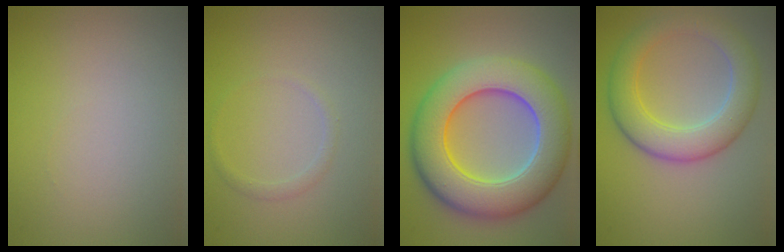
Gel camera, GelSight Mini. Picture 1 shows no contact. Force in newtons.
{"total": 0.9, "press": 0.9, "slide": 0.0}
{"total": 11.1, "press": 11.0, "slide": 0.4}
{"total": 5.5, "press": 5.5, "slide": 0.1}